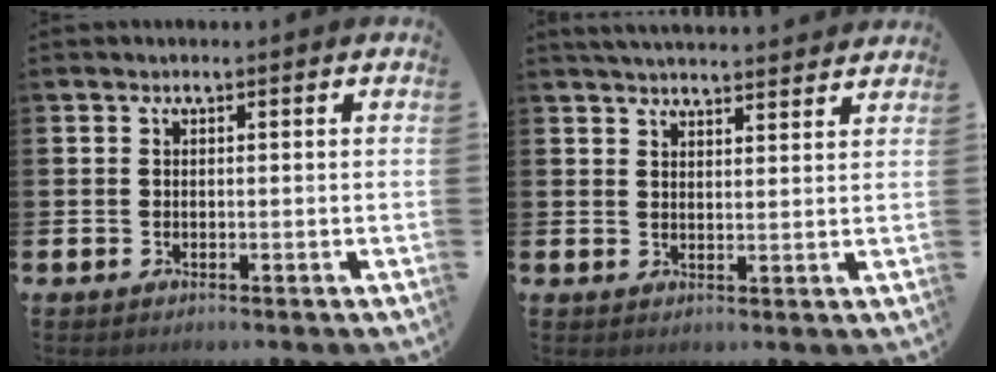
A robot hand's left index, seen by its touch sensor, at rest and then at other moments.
{"total": 3.7, "force": [3.7, 0.0, 0.2], "torque": [-0.013, -0.020, 0.067]}